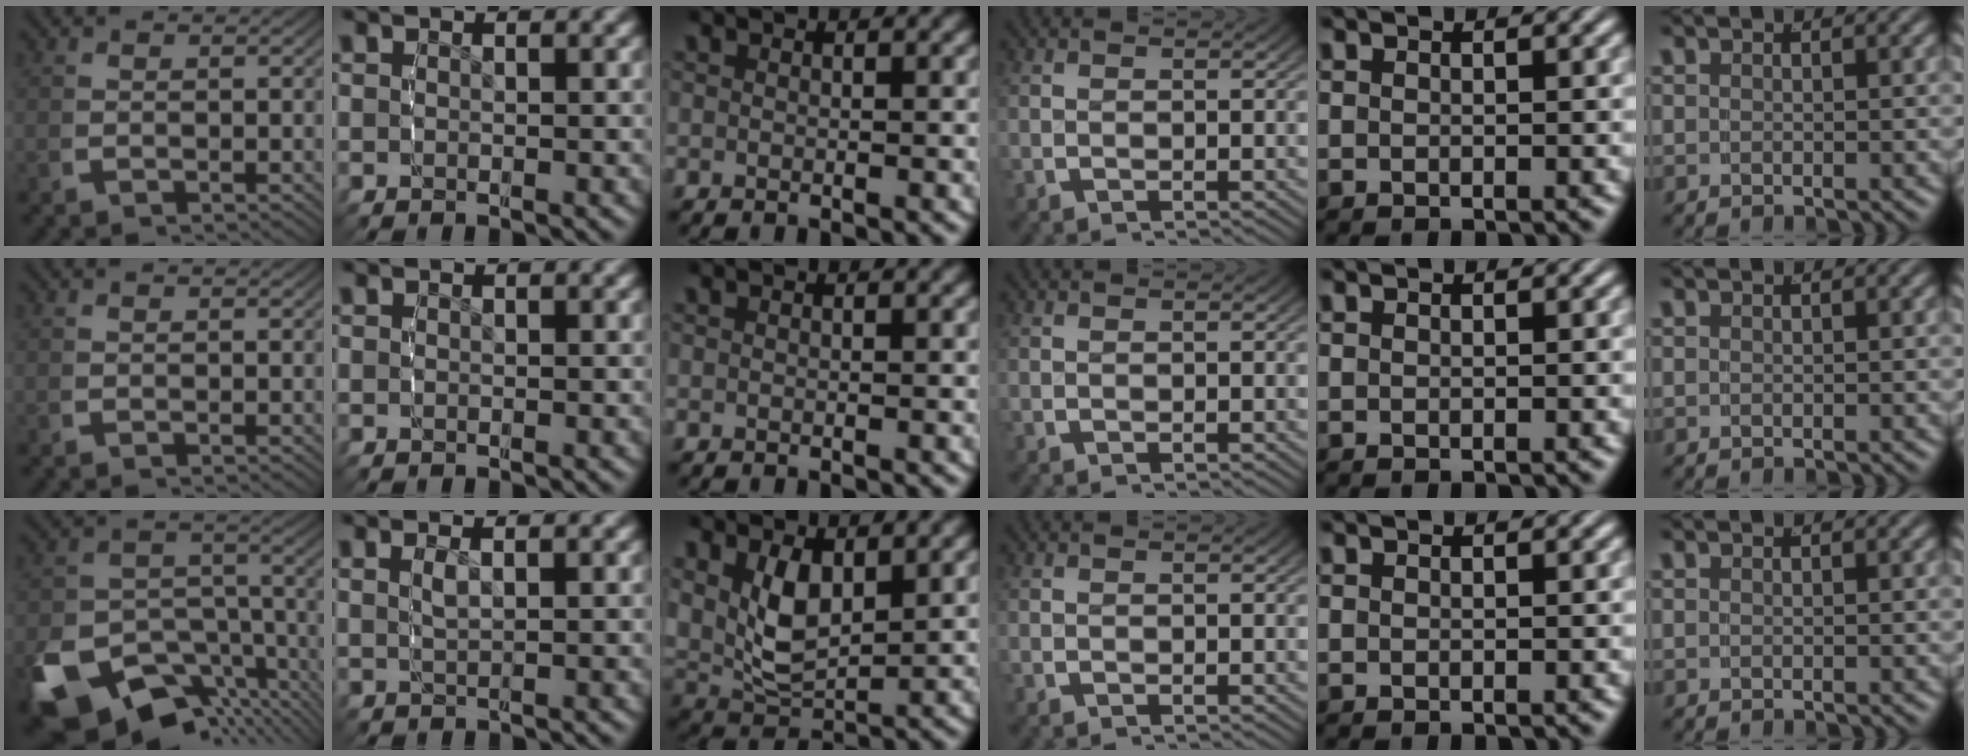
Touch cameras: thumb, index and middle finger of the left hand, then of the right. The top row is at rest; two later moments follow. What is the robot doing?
{"motion": "grasp_and_lifting", "object": "ethernet cable"}